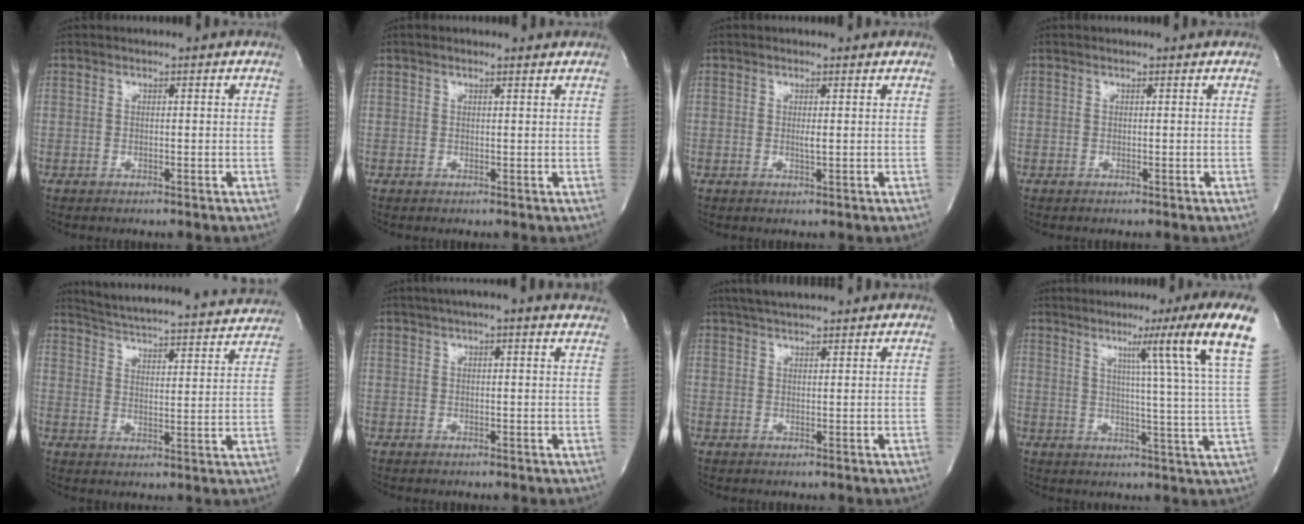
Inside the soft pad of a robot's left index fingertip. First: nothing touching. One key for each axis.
{"total": 1.2, "fx": 1.0, "fy": 0.3, "fz": 0.5, "tx": -0.014, "ty": 0.001, "tz": 0.011}
{"total": 0.9, "fx": 0.0, "fy": 0.0, "fz": 0.9, "tx": -0.024, "ty": -0.006, "tz": -0.001}
{"total": 0.0}
{"total": 23.6, "fx": 22.2, "fy": 3.1, "fz": 7.5, "tx": -0.124, "ty": -0.035, "tz": 0.280}
{"total": 10.0, "fx": 8.6, "fy": 0.8, "fz": 5.1, "tx": -0.075, "ty": 0.019, "tz": 0.092}
{"total": 8.7, "fx": 7.7, "fy": 1.0, "fz": 3.8, "tx": -0.065, "ty": 0.033, "tz": 0.110}
{"total": 16.8, "fx": 10.3, "fy": -3.0, "fz": 12.9, "tx": -0.167, "ty": -0.034, "tz": 0.102}